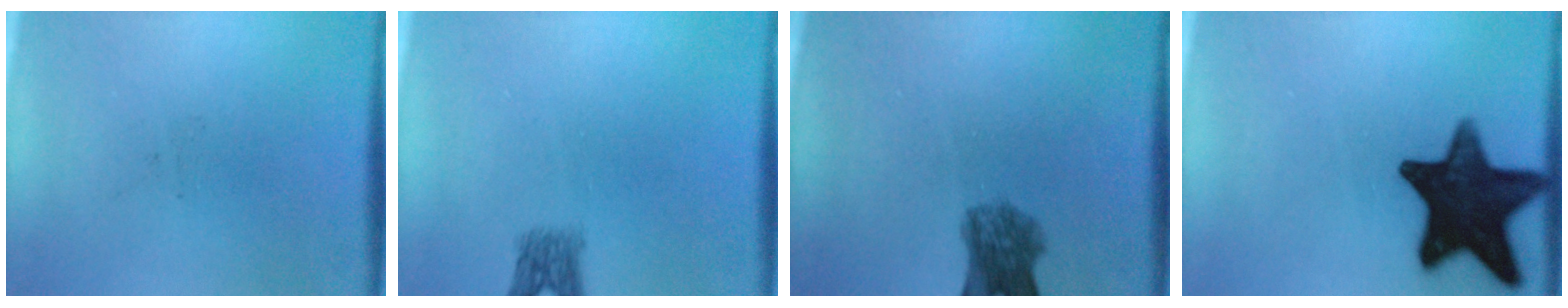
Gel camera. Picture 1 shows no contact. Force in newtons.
{"total": 2.5}
{"total": 5.6}
{"total": 15.3}